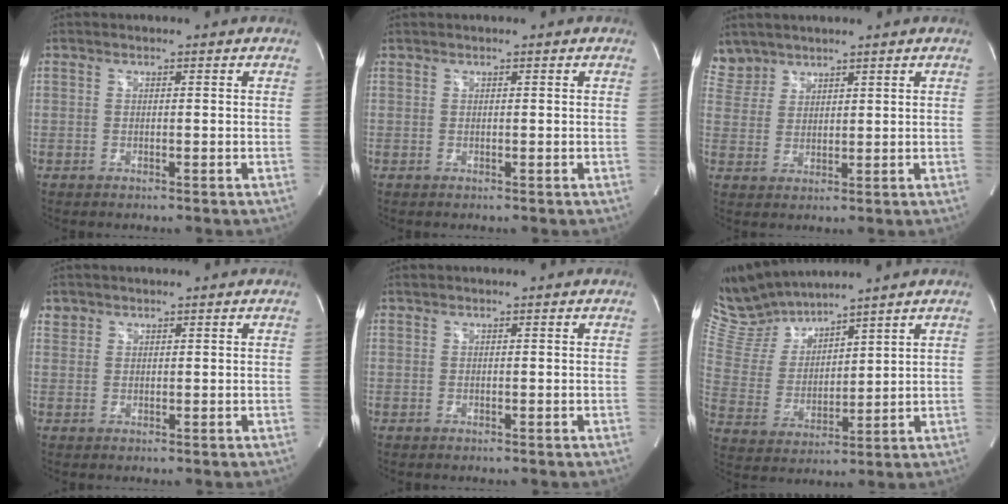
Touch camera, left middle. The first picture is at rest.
{"total": 0.0}
{"total": 4.3, "force": [3.8, 1.9, -0.4], "torque": [0.009, 0.009, 0.085]}
{"total": 1.4, "force": [1.0, 0.9, -0.2], "torque": [0.010, 0.007, 0.016]}
{"total": 0.0}
{"total": 9.3, "force": [9.1, 0.9, 1.3], "torque": [-0.054, 0.014, 0.203]}